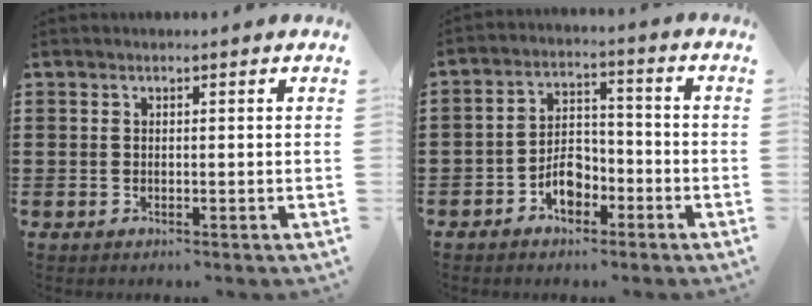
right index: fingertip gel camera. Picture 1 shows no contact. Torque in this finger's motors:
{"motor_torque": [1.56, 0.58, 0.63, 0.04]}